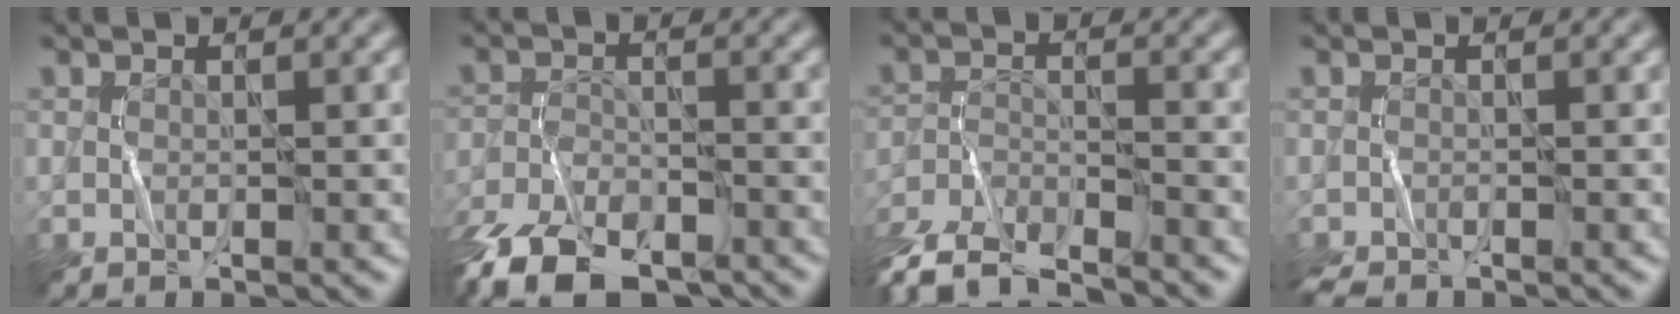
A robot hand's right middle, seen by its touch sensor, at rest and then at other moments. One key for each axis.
{"total": 9.7, "fx": -7.5, "fy": 4.2, "fz": 4.6, "tx": -0.099, "ty": -0.021, "tz": -0.132}
{"total": 7.5, "fx": -6.9, "fy": 2.1, "fz": 2.1, "tx": -0.040, "ty": -0.014, "tz": -0.126}
{"total": 1.1, "fx": -1.1, "fy": 0.2, "fz": 0.3, "tx": -0.009, "ty": 0.000, "tz": -0.021}